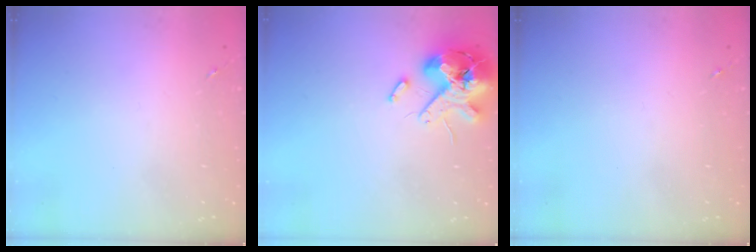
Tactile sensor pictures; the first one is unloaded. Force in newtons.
{"total": 13.6, "press": 13.5, "slide": 2.2}
{"total": 0.0}